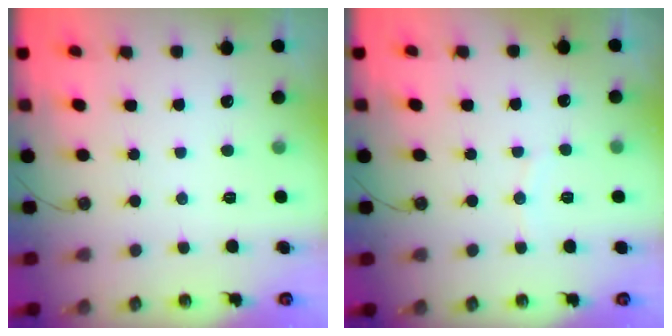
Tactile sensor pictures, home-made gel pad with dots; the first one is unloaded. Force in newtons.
{"total": 2.4, "press": 2.3, "slide": 0.3}